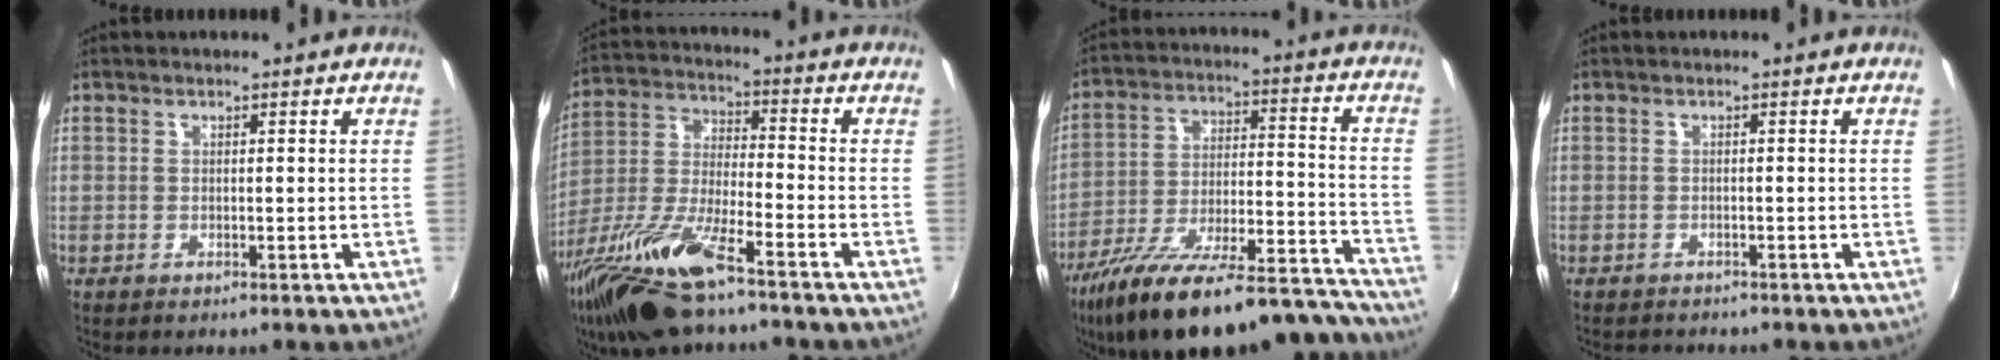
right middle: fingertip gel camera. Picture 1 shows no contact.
{"total": 17.4, "force": [-12.4, 3.1, 11.8], "torque": [-0.254, -0.030, -0.239]}
{"total": 29.2, "force": [-24.7, 6.9, 13.9], "torque": [-0.236, -0.031, -0.361]}
{"total": 2.2, "force": [-2.1, 0.6, 0.3], "torque": [-0.012, -0.011, -0.035]}